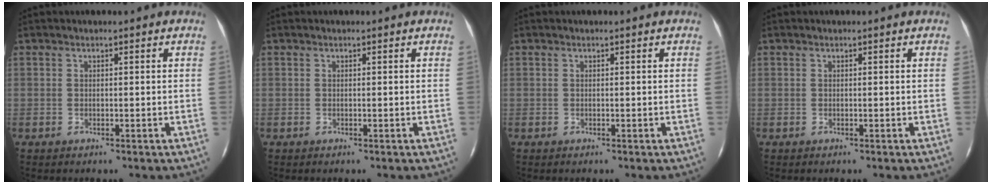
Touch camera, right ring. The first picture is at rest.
{"total": 0.0}
{"total": 0.0}
{"total": 0.0}